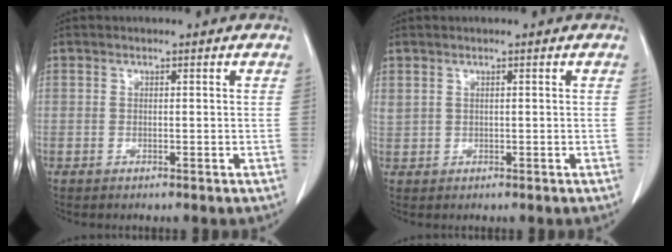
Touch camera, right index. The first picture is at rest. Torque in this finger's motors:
{"motor_torque": [0.78, 0.24, 0.20, 0.11]}